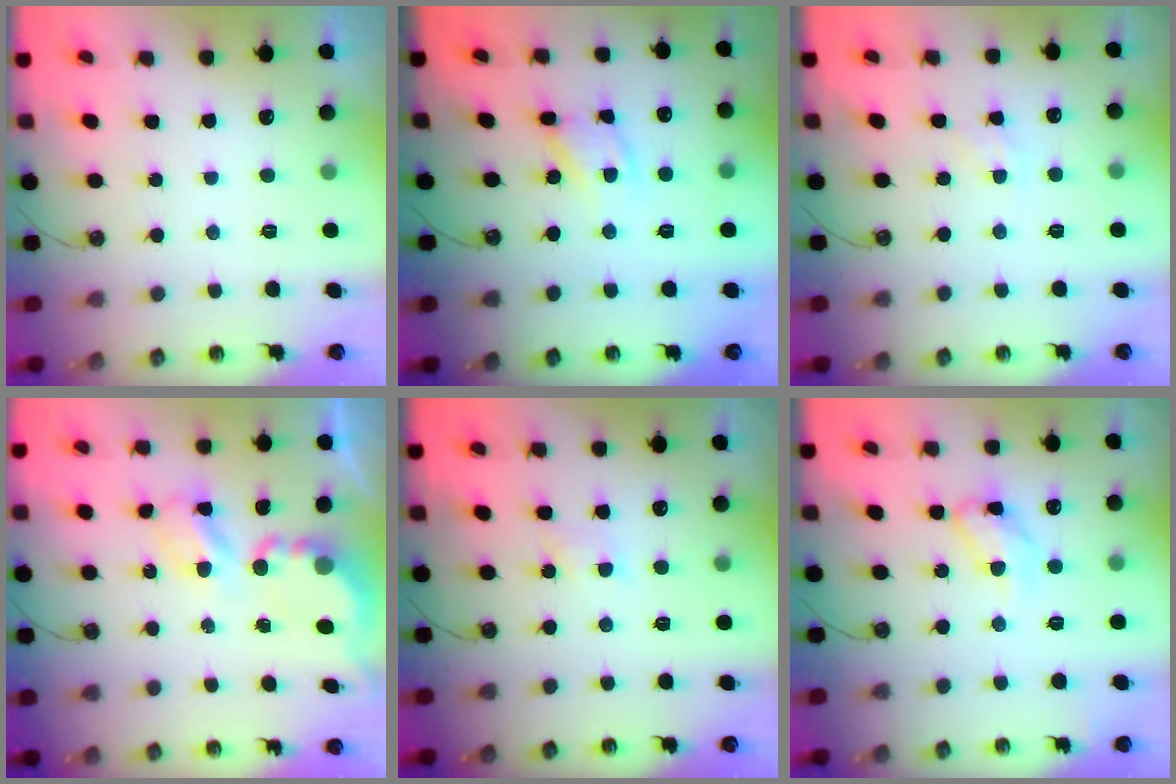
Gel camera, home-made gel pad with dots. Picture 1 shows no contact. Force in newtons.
{"total": 10.5, "press": 10.5, "slide": 0.8}
{"total": 1.6, "press": 1.6, "slide": 0.3}
{"total": 5.5, "press": 5.5, "slide": 0.3}
{"total": 4.4, "press": 4.3, "slide": 0.6}
{"total": 12.7, "press": 12.7, "slide": 1.1}